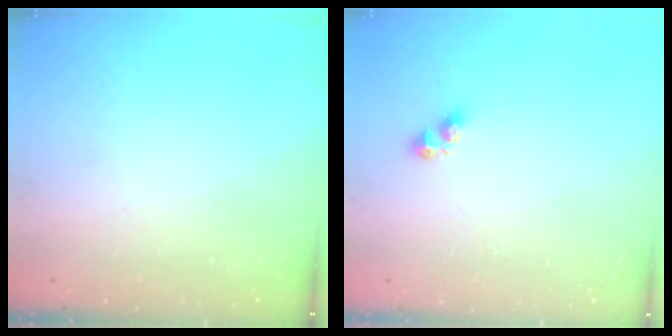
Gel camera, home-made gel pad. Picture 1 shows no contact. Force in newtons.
{"total": 3.9, "press": 3.9, "slide": 0.5}